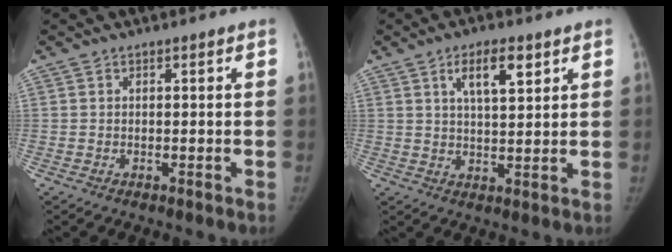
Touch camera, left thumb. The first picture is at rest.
{"total": 7.0, "force": [3.6, 2.5, 5.5], "torque": [-0.078, -0.017, 0.060]}